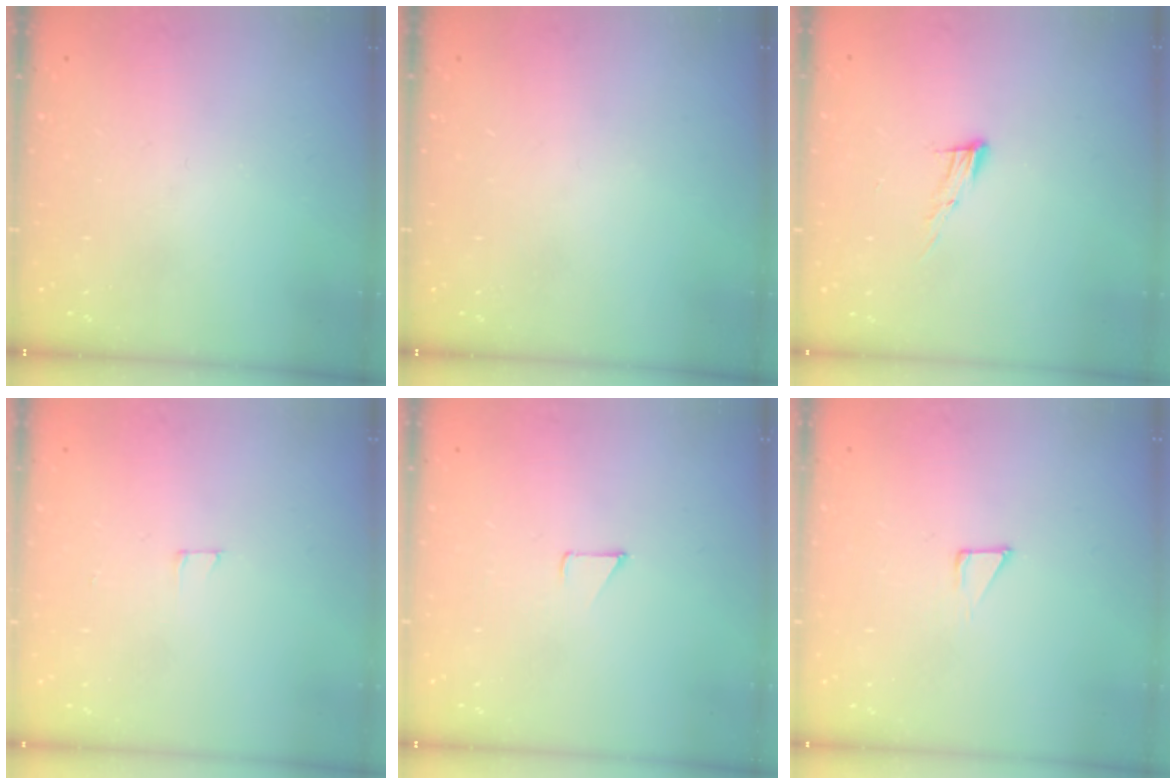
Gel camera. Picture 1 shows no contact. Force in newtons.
{"total": 0.0}
{"total": 8.5, "press": 8.4, "slide": 1.5}
{"total": 2.5, "press": 2.5, "slide": 0.2}
{"total": 2.9, "press": 2.8, "slide": 0.3}
{"total": 4.8, "press": 4.8, "slide": 0.4}